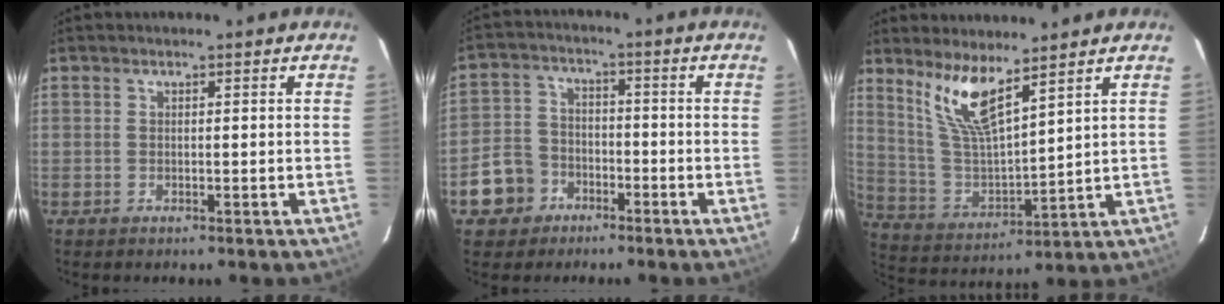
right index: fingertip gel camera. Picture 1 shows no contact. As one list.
[{"total": 8.1, "force": [-4.3, 6.6, 1.9], "torque": [-0.063, 0.027, -0.070]}, {"total": 10.2, "force": [7.2, 1.9, 7.0], "torque": [-0.136, -0.010, 0.154]}]